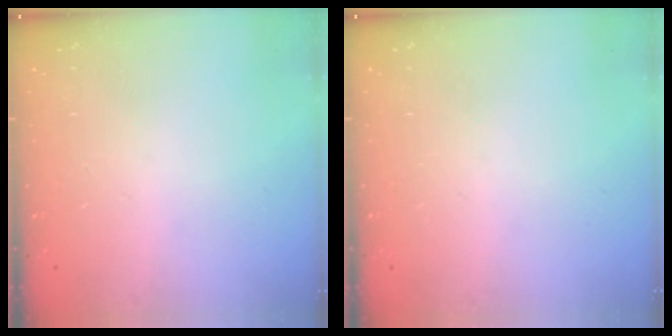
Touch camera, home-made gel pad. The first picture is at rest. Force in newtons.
{"total": 0.0}